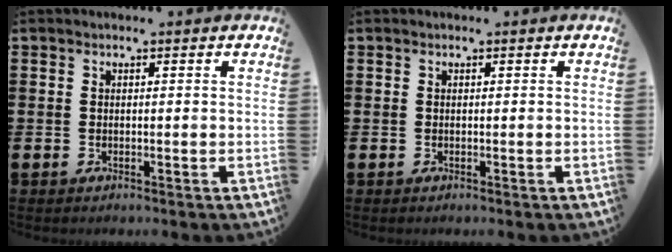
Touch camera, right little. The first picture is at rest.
{"total": 0.0}